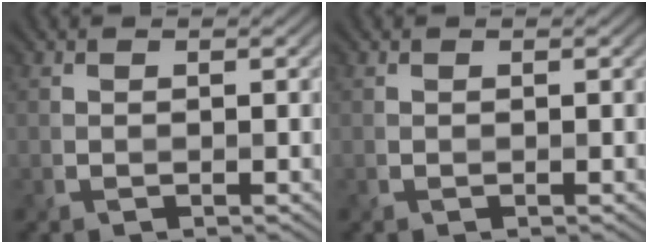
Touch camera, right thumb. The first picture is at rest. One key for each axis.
{"total": 0.0}